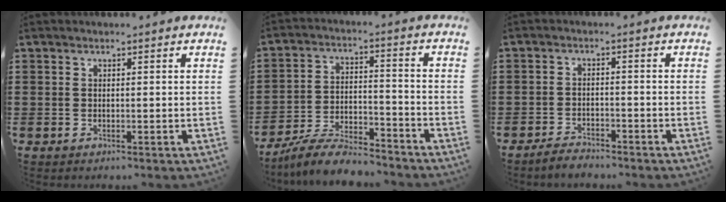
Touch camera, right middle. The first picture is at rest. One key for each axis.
{"total": 8.3, "fx": -7.7, "fy": 1.2, "fz": 3.0, "tx": -0.053, "ty": 0.015, "tz": -0.147}
{"total": 2.8, "fx": -2.8, "fy": 0.3, "fz": 0.2, "tx": -0.008, "ty": 0.004, "tz": -0.059}